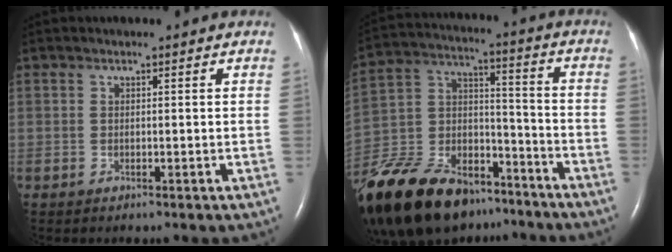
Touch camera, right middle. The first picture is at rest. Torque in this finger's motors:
{"motor_torque": [1.05, -1.08, 0.36, 0.21]}